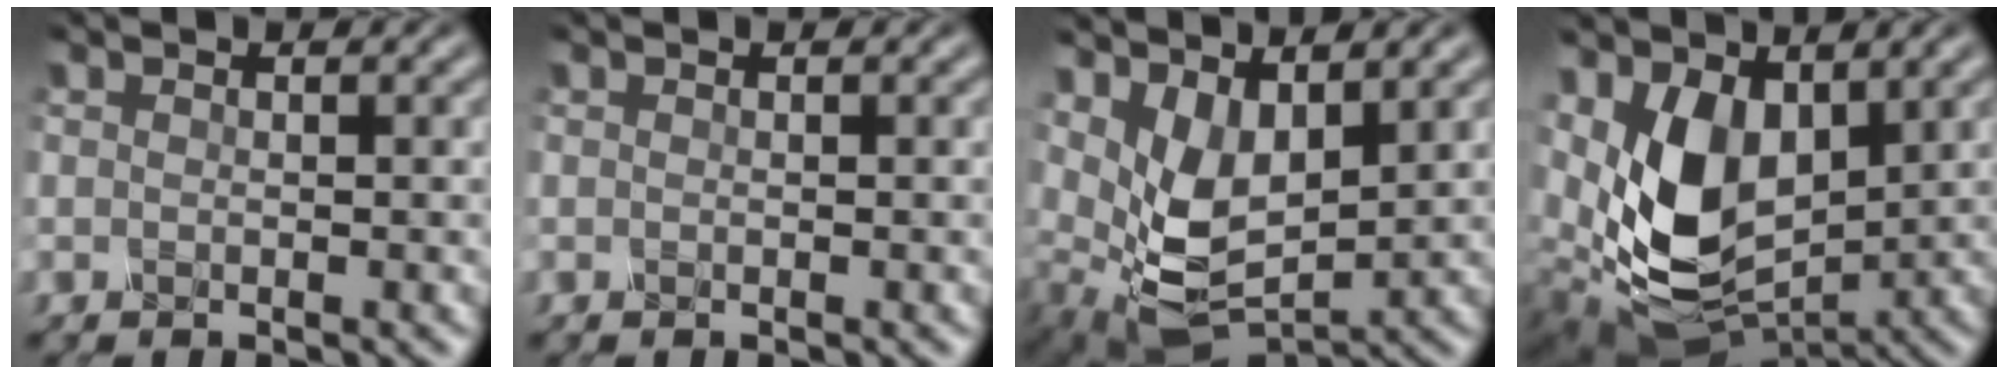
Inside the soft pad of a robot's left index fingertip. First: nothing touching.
{"total": 0.0}
{"total": 5.1, "force": [2.1, 2.8, 3.8], "torque": [-0.093, -0.012, 0.054]}
{"total": 7.8, "force": [1.3, 4.9, 5.9], "torque": [-0.153, -0.021, 0.040]}